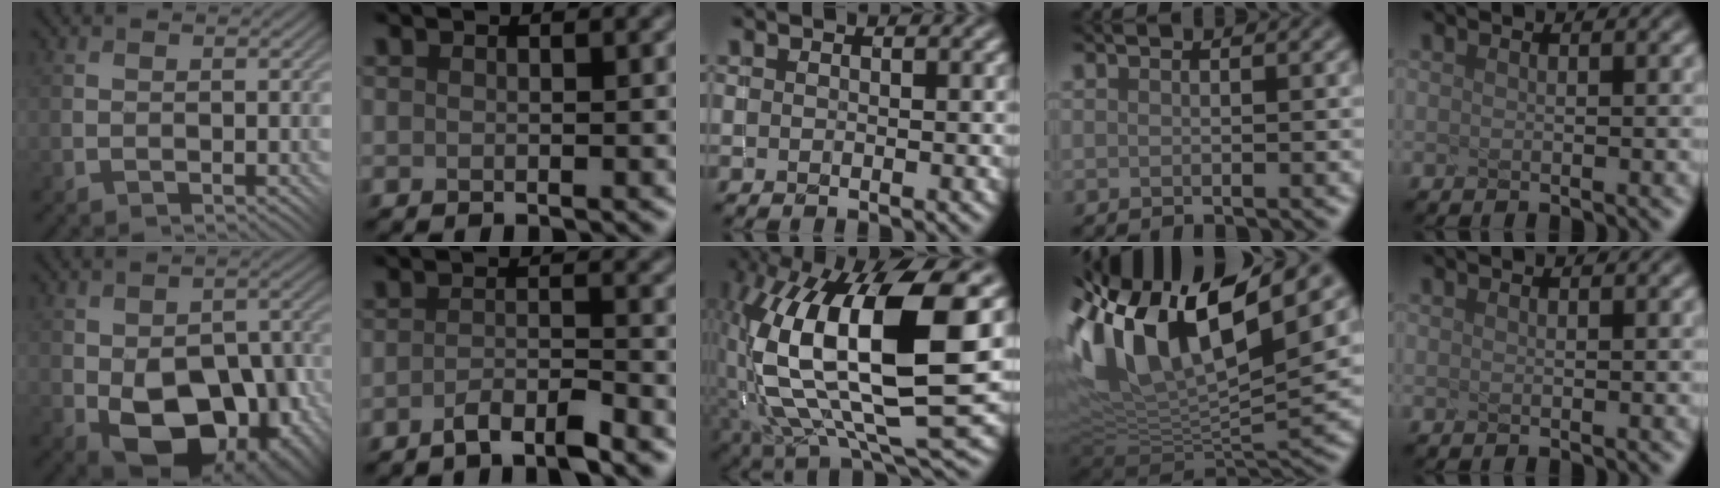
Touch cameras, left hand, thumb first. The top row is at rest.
{"thumb": {"total": 14.8, "force": [-4.9, 9.2, 10.5], "torque": [-0.154, -0.020, -0.061]}, "index": {"total": 3.2, "force": [-2.3, 0.6, 2.0], "torque": [-0.031, 0.004, -0.051]}, "middle": {"total": 14.5, "force": [1.9, 5.1, 13.5], "torque": [-0.255, -0.002, 0.030]}, "ring": {"total": 15.1, "force": [6.4, 6.1, 12.3], "torque": [-0.253, 0.028, 0.108]}}